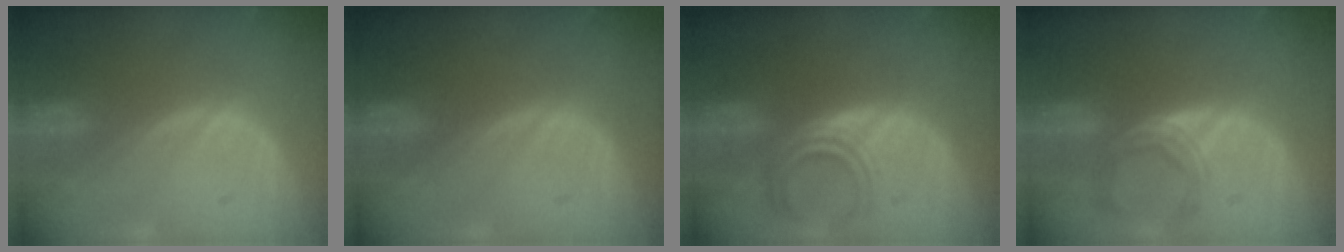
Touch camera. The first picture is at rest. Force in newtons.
{"total": 0.0}
{"total": 4.4, "press": 4.3, "slide": 1.1}
{"total": 4.9, "press": 4.6, "slide": 1.6}